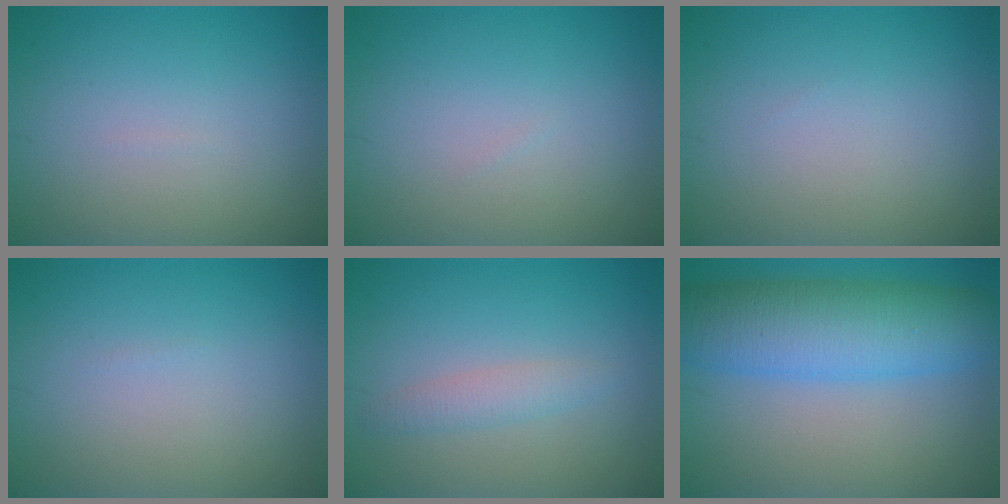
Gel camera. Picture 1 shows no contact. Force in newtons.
{"total": 0.0}
{"total": 0.0}
{"total": 0.0}
{"total": 1.7, "press": 1.7, "slide": 0.1}
{"total": 8.8, "press": 8.8, "slide": 0.2}